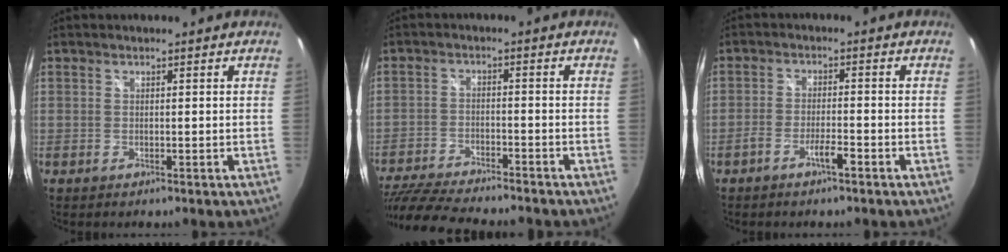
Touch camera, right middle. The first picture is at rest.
{"total": 16.3, "force": [-14.2, 2.7, 7.6], "torque": [-0.165, -0.035, -0.232]}
{"total": 3.5, "force": [-2.5, 0.5, 2.4], "torque": [-0.061, 0.002, -0.047]}